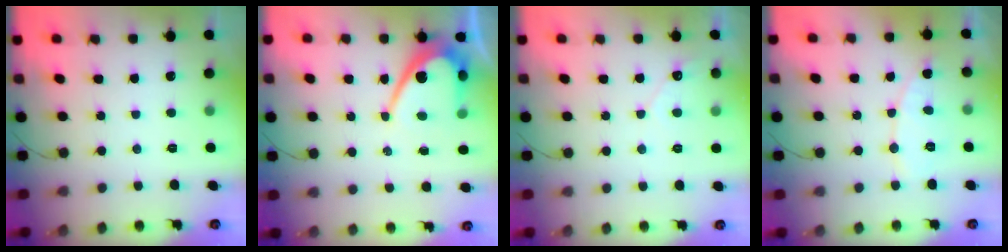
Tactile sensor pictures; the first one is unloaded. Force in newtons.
{"total": 10.3, "press": 10.3, "slide": 0.8}
{"total": 2.9, "press": 2.9, "slide": 0.1}
{"total": 6.5, "press": 6.5, "slide": 0.4}